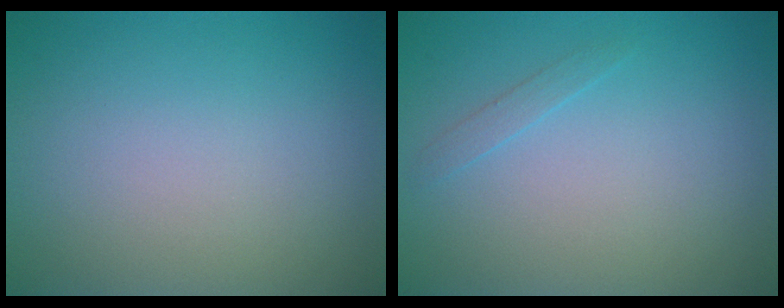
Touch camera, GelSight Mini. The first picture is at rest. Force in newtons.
{"total": 0.7, "press": 0.7, "slide": 0.0}